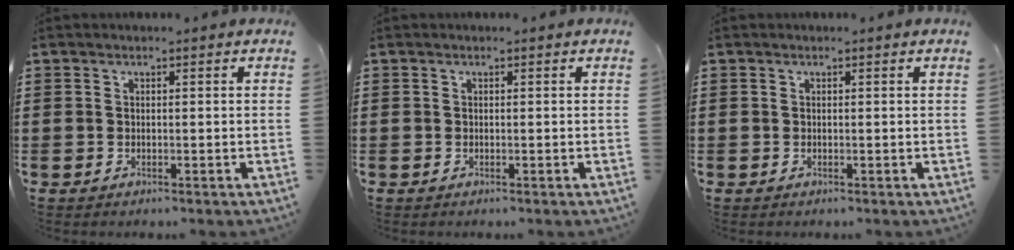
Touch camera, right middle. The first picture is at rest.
{"total": 0.0}
{"total": 0.0}